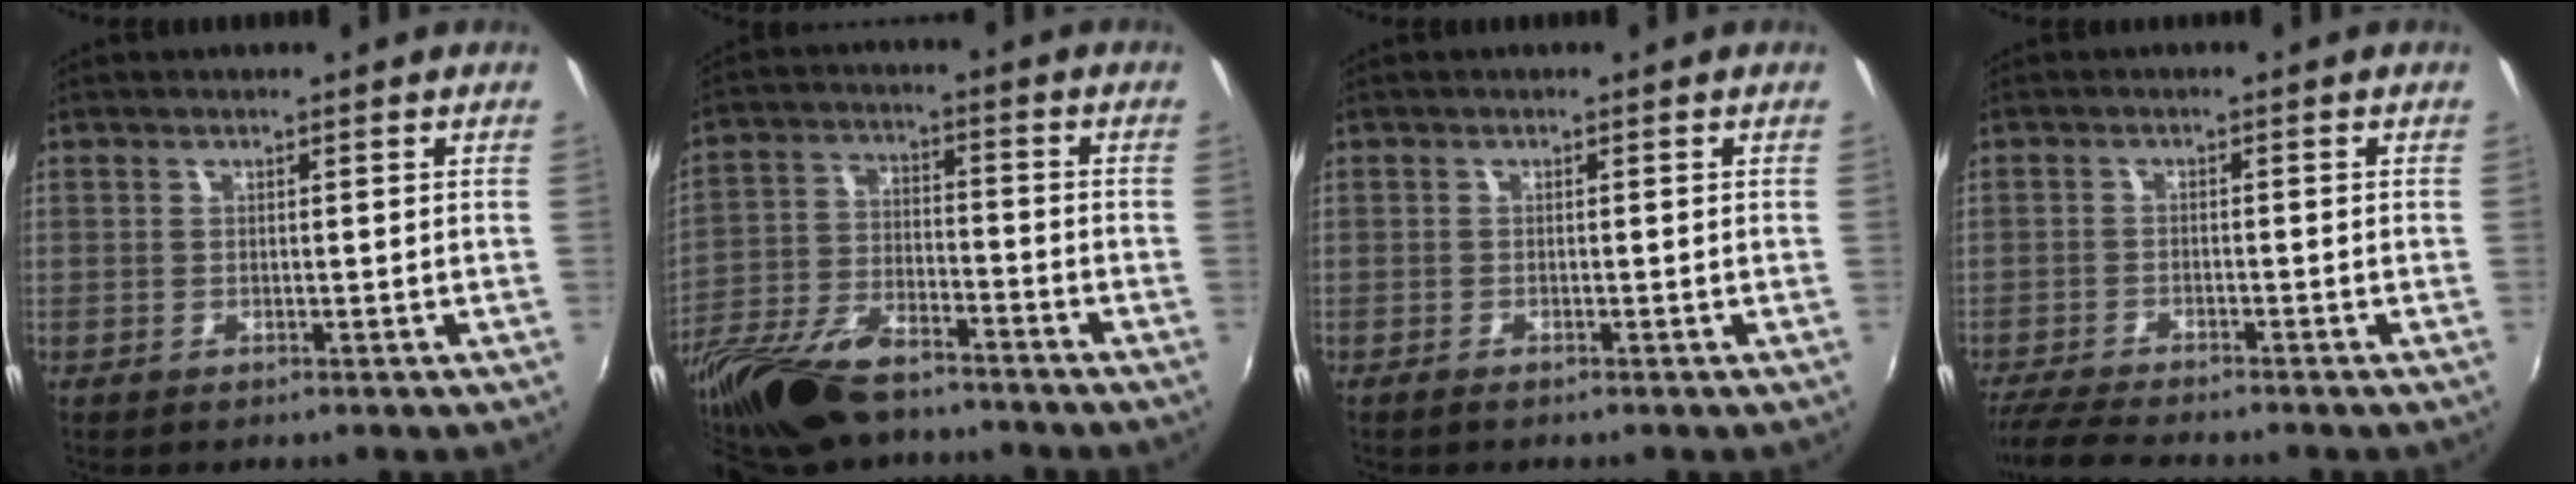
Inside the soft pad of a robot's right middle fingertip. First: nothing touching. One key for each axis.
{"total": 19.4, "fx": -15.1, "fy": 7.0, "fz": 10.1, "tx": -0.223, "ty": -0.034, "tz": -0.272}
{"total": 1.0, "fx": -0.9, "fy": 0.2, "fz": 0.5, "tx": -0.011, "ty": -0.004, "tz": -0.018}
{"total": 7.4, "fx": -6.8, "fy": 0.3, "fz": 2.9, "tx": -0.081, "ty": -0.023, "tz": -0.120}